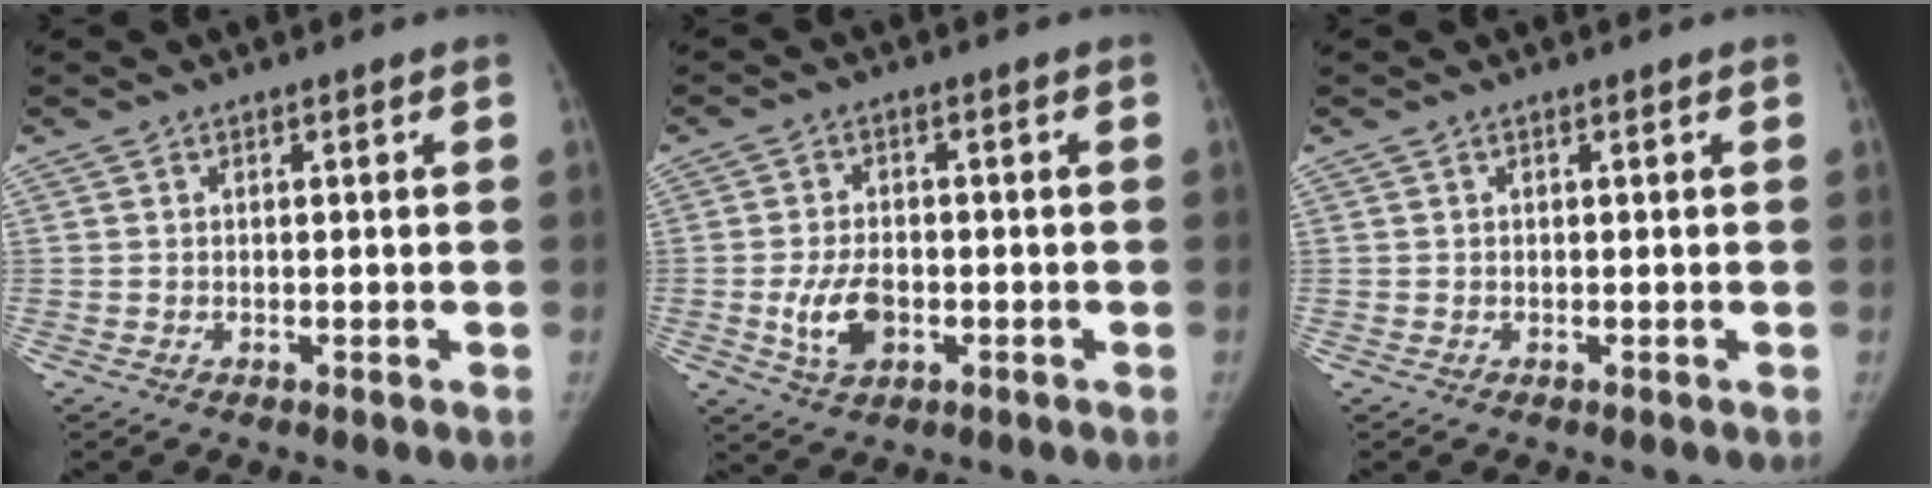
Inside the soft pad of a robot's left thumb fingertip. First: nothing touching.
{"total": 6.7, "force": [-1.7, 4.1, 5.1], "torque": [-0.093, 0.005, -0.026]}
{"total": 0.0}